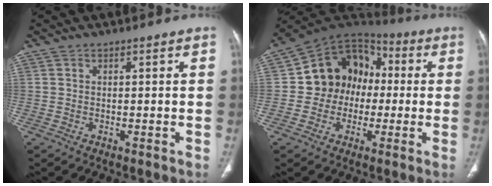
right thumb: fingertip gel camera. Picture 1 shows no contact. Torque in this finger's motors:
{"motor_torque": [0.46, 0.63, 0.20, -0.02, 0.20]}